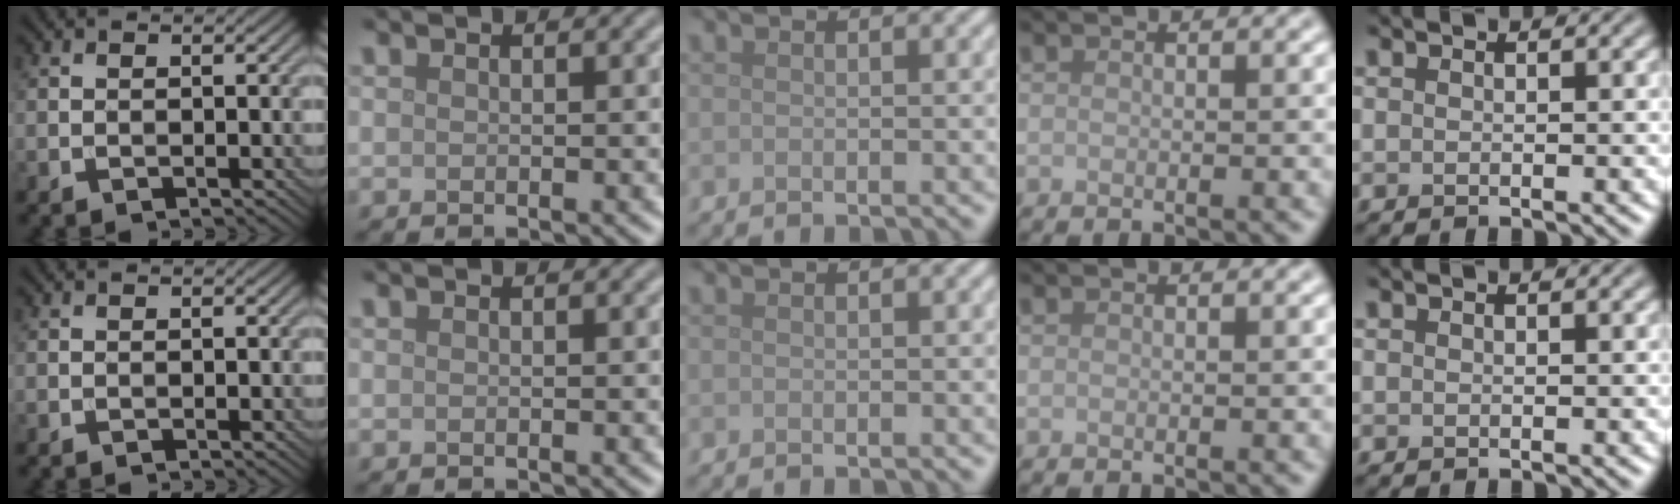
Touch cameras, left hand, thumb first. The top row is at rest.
{}